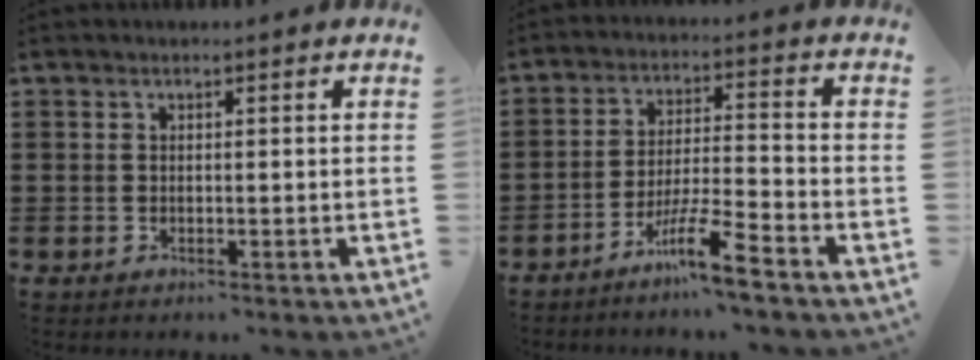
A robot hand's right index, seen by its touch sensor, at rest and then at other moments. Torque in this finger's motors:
{"motor_torque": [1.11, -0.06, 0.46, 0.04]}